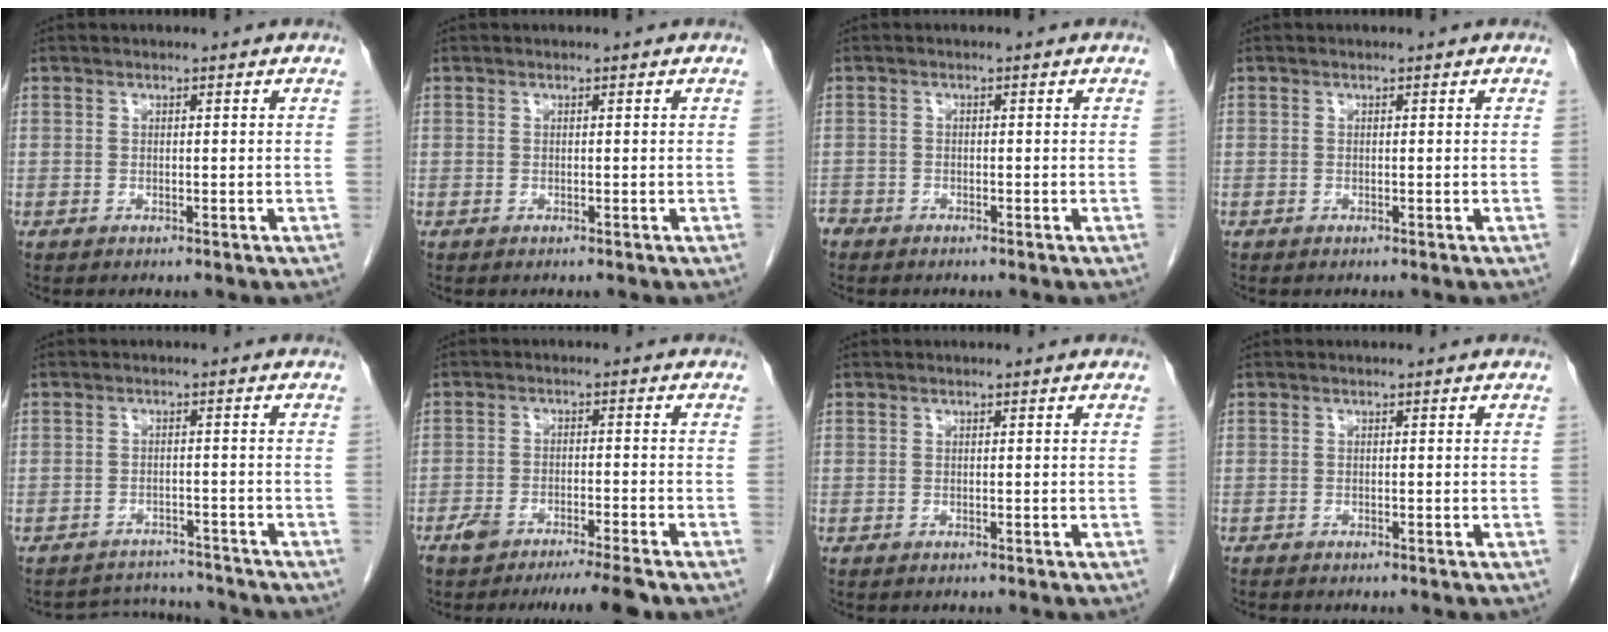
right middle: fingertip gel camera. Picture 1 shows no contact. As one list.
[{"total": 0.6, "force": [0.3, -0.3, -0.4], "torque": [0.002, -0.001, 0.004]}, {"total": 2.1, "force": [-1.8, 1.0, 0.2], "torque": [-0.009, 0.000, -0.035]}, {"total": 0.0}, {"total": 5.3, "force": [-5.0, 0.6, -1.6], "torque": [0.020, 0.014, -0.072]}, {"total": 7.0, "force": [-5.6, -0.1, 4.2], "torque": [-0.058, -0.009, -0.091]}, {"total": 0.0}, {"total": 0.8, "force": [-0.7, 0.1, 0.2], "torque": [-0.010, -0.002, -0.014]}]